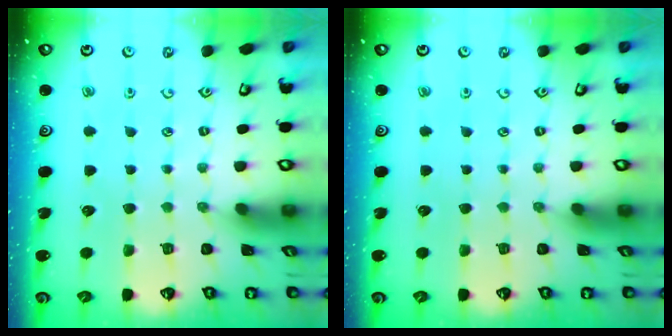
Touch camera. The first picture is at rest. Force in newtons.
{"total": 0.0}